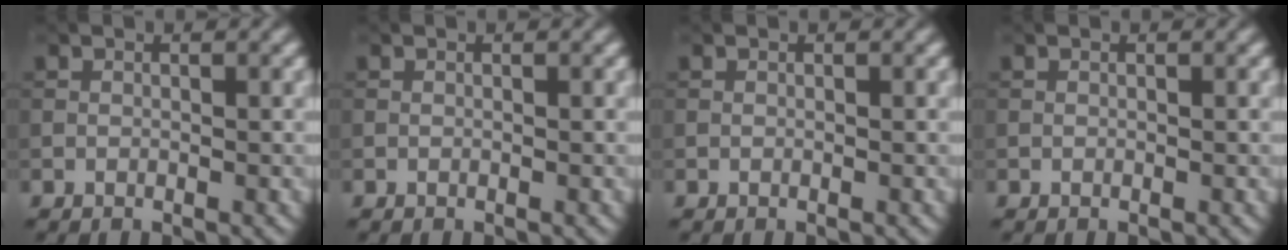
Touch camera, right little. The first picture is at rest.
{"total": 0.0}
{"total": 0.0}
{"total": 0.0}